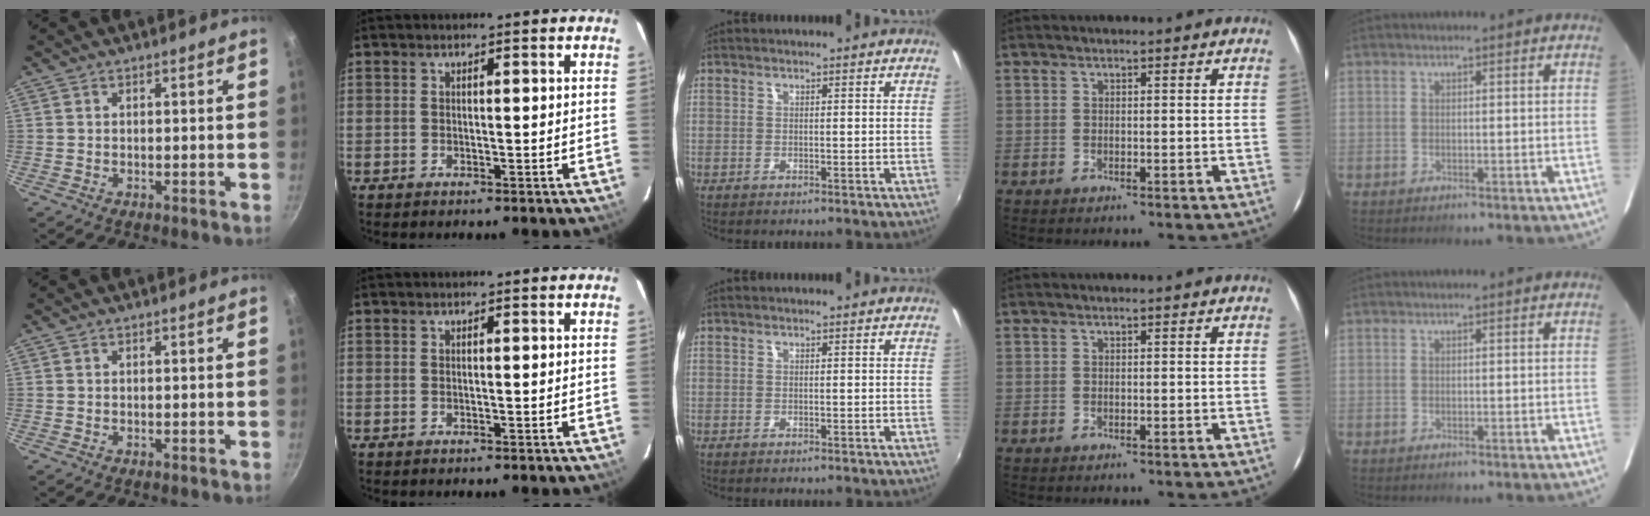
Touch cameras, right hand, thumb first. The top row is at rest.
{}